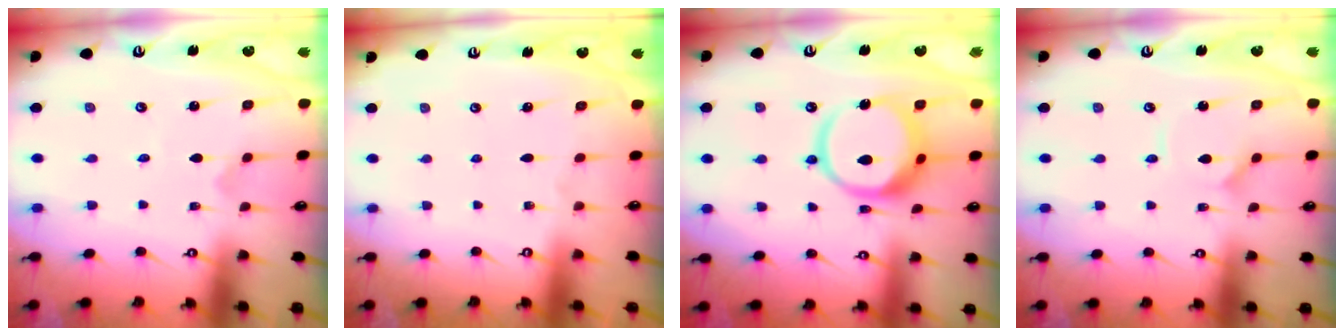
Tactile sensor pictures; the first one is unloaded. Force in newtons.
{"total": 0.0}
{"total": 13.9, "press": 13.8, "slide": 1.5}
{"total": 0.9, "press": 0.9, "slide": 0.0}